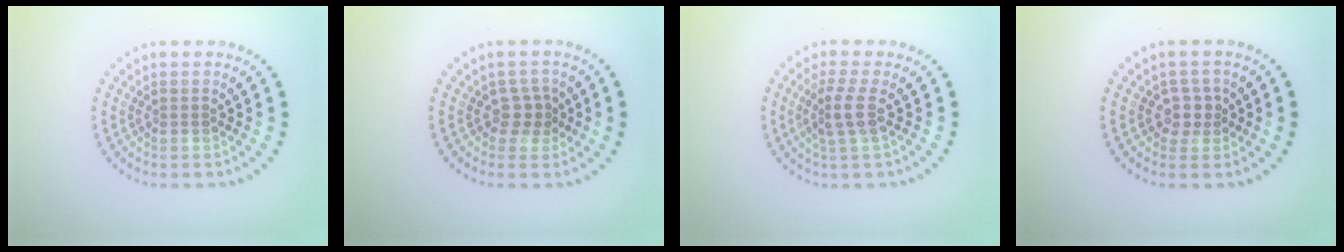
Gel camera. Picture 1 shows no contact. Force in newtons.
{"total": 1.5, "press": 1.2, "slide": 0.9}
{"total": 2.3, "press": 1.6, "slide": 1.6}
{"total": 1.6, "press": 1.2, "slide": 1.0}